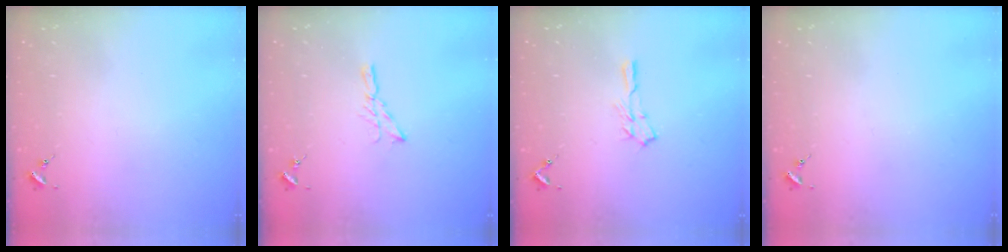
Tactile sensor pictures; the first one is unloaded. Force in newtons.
{"total": 5.8, "press": 5.7, "slide": 0.6}
{"total": 5.1, "press": 5.1, "slide": 0.6}
{"total": 0.0}